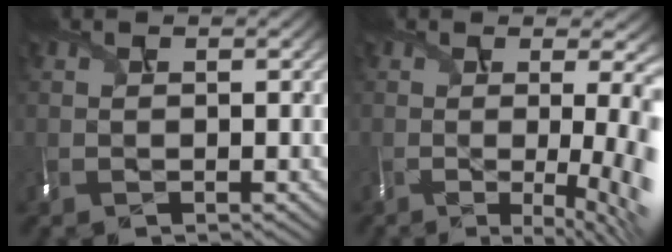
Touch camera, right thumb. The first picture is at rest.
{"total": 12.8, "force": [-1.5, 4.6, 11.8], "torque": [-0.108, -0.008, -0.008]}